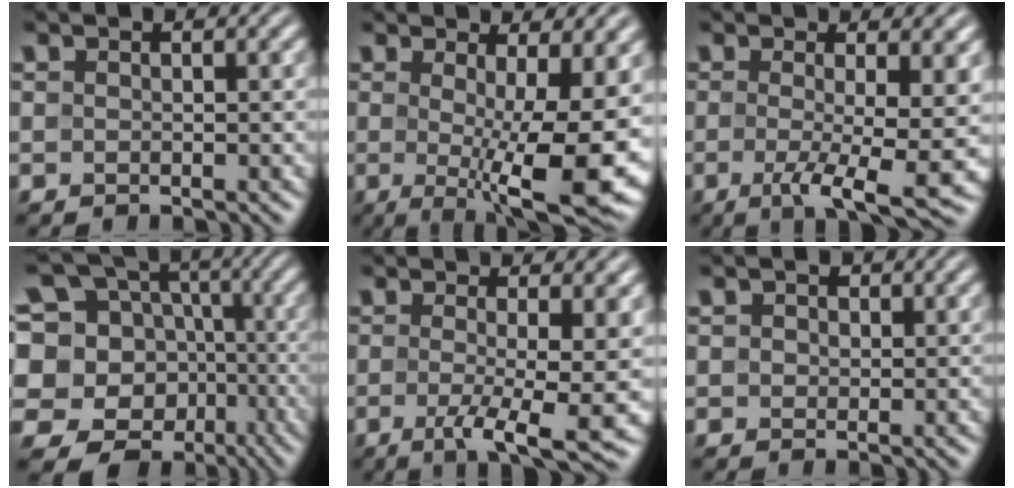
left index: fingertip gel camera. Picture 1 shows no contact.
{"total": 11.5, "force": [-0.8, 2.9, 11.1], "torque": [-0.146, -0.018, -0.008]}
{"total": 8.0, "force": [-1.3, 1.9, 7.7], "torque": [-0.115, -0.015, -0.019]}
{"total": 12.7, "force": [-1.7, 11.2, 5.7], "torque": [-0.136, 0.008, -0.009]}
{"total": 7.2, "force": [-1.4, 1.6, 6.8], "torque": [-0.106, -0.017, -0.021]}
{"total": 1.4, "force": [0.6, 1.1, 0.7], "torque": [-0.009, 0.002, 0.004]}